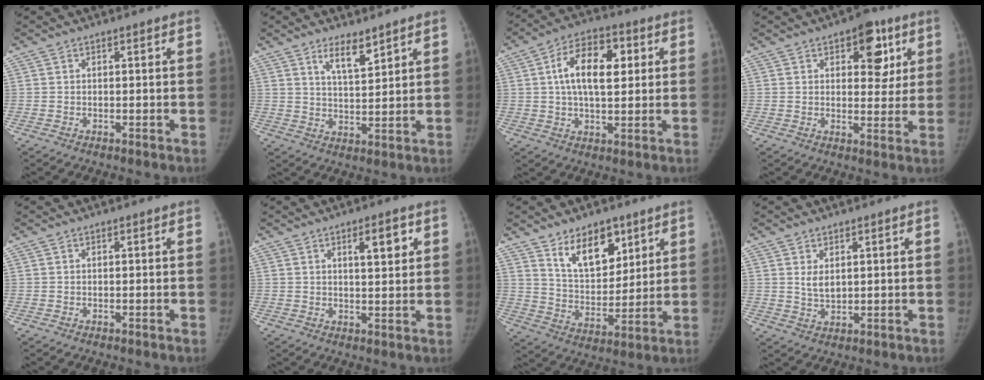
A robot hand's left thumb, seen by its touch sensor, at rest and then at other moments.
{"total": 3.9, "force": [2.9, 1.3, 2.2], "torque": [-0.025, -0.025, 0.050]}
{"total": 12.6, "force": [2.7, 6.7, 10.3], "torque": [-0.158, 0.009, 0.039]}
{"total": 9.5, "force": [4.1, 5.5, 6.5], "torque": [-0.038, -0.011, 0.049]}
{"total": 0.0}
{"total": 5.4, "force": [2.4, 1.8, 4.5], "torque": [-0.057, -0.013, 0.037]}
{"total": 12.3, "force": [7.4, 6.9, 7.0], "torque": [-0.075, -0.056, 0.137]}
{"total": 3.1, "force": [1.2, 1.8, 2.3], "torque": [-0.033, -0.013, 0.028]}